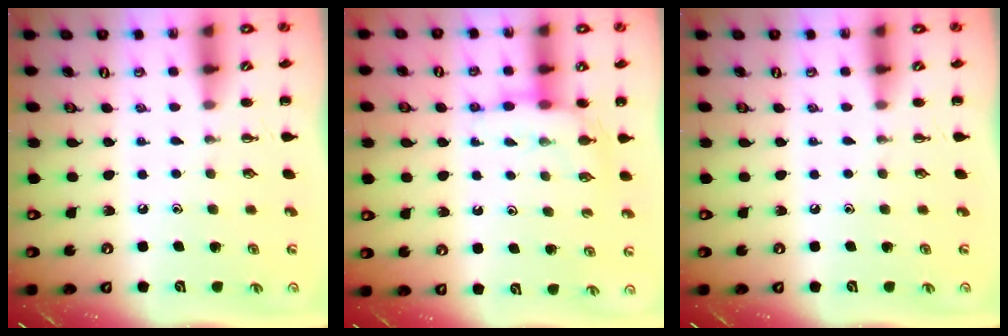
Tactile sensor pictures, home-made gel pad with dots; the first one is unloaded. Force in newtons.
{"total": 7.9, "press": 7.8, "slide": 0.8}
{"total": 0.0}